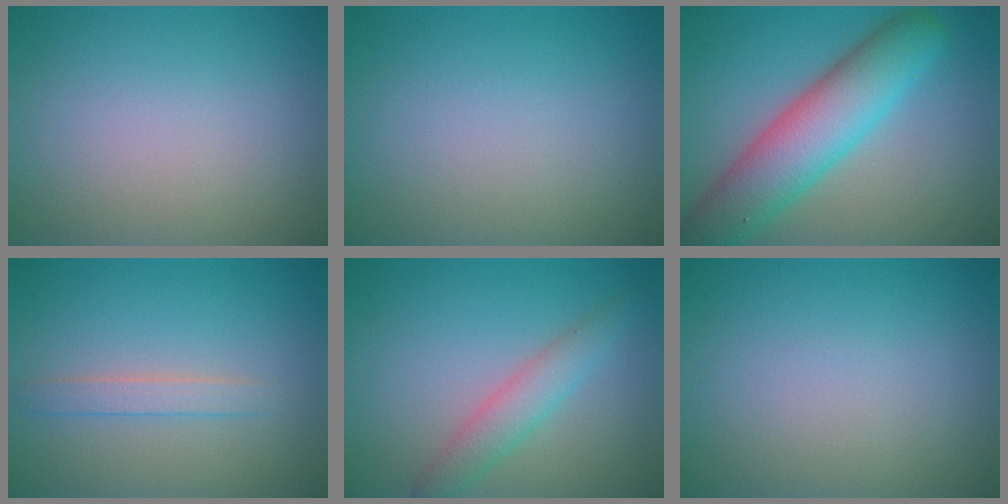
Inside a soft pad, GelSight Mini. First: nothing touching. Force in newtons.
{"total": 0.0}
{"total": 8.3, "press": 8.3, "slide": 0.4}
{"total": 1.6, "press": 1.6, "slide": 0.0}
{"total": 2.8, "press": 2.8, "slide": 0.1}
{"total": 0.0}